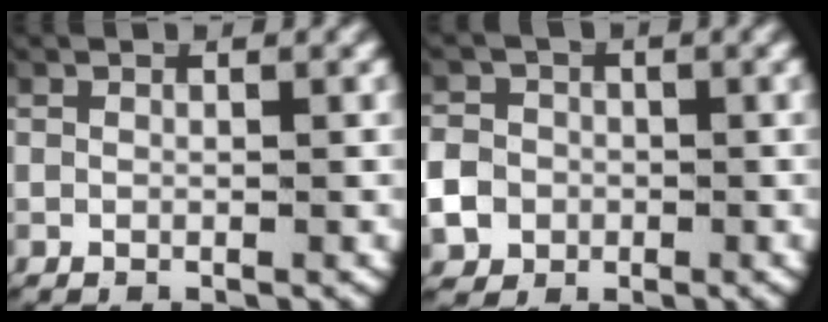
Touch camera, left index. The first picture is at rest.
{"total": 5.5, "force": [-1.1, 5.2, 1.7], "torque": [-0.048, -0.015, -0.021]}